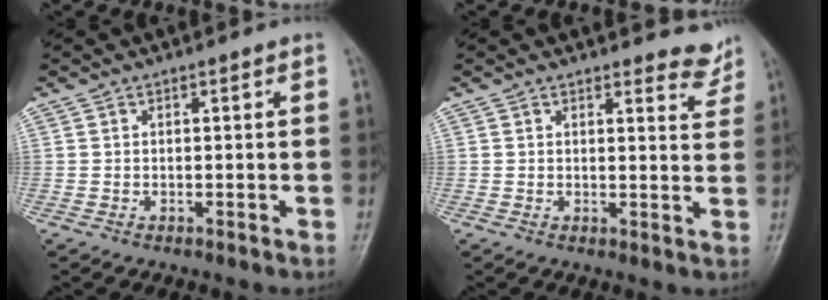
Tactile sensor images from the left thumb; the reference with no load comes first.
{"total": 4.4, "force": [4.2, 1.4, 0.6], "torque": [0.015, -0.035, 0.035]}